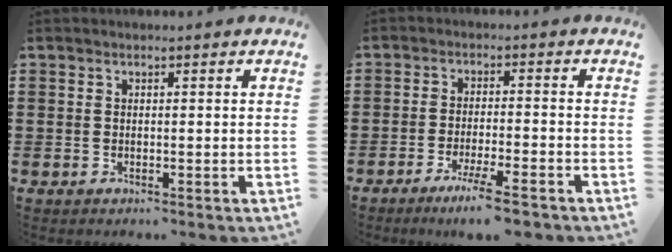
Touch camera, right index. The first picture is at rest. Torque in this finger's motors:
{"motor_torque": [1.67, -0.47, 0.38, 0.14]}